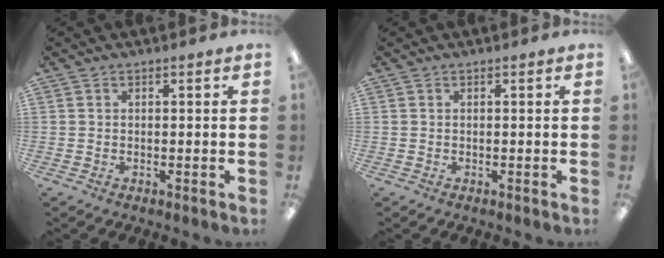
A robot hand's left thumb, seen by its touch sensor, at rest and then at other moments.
{"total": 0.0}